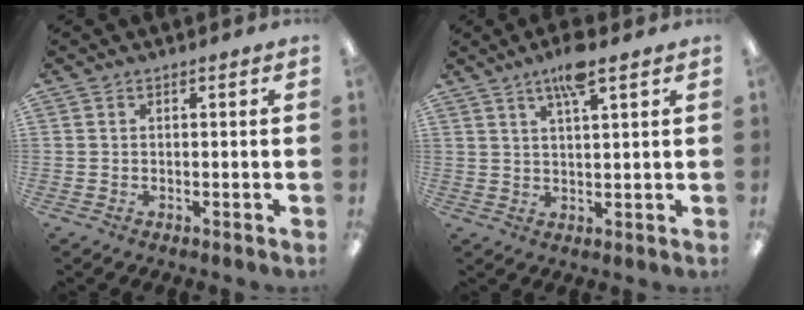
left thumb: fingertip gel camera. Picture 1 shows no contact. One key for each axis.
{"total": 6.6, "fx": 4.4, "fy": 1.0, "fz": 4.8, "tx": -0.089, "ty": -0.009, "tz": 0.072}